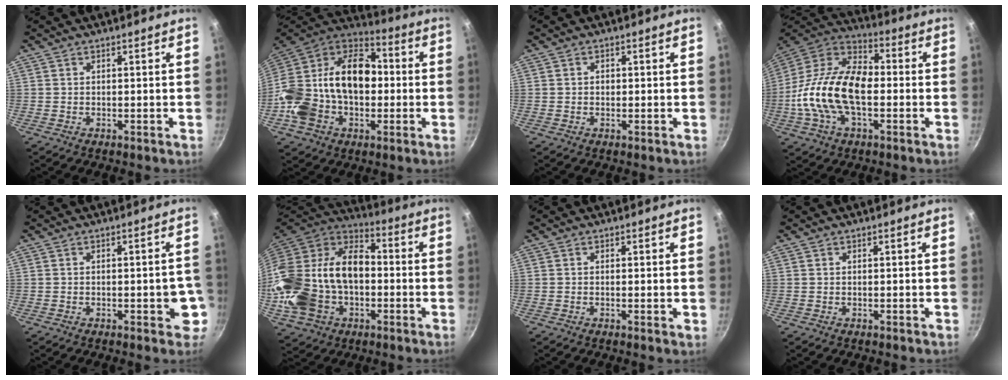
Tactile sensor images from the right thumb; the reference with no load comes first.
{"total": 27.6, "force": [-1.6, 19.4, 19.6], "torque": [-0.366, 0.064, -0.038]}
{"total": 1.1, "force": [0.0, 1.0, 0.5], "torque": [-0.006, 0.004, -0.001]}
{"total": 20.9, "force": [-2.5, 12.1, 16.8], "torque": [-0.295, 0.037, -0.064]}
{"total": 5.3, "force": [-1.3, 2.4, 4.6], "torque": [-0.033, 0.009, -0.017]}
{"total": 27.5, "force": [-4.1, 19.2, 19.3], "torque": [-0.383, 0.052, -0.070]}
{"total": 0.7, "force": [-0.1, 0.0, 0.7], "torque": [-0.011, -0.002, -0.003]}
{"total": 0.0}